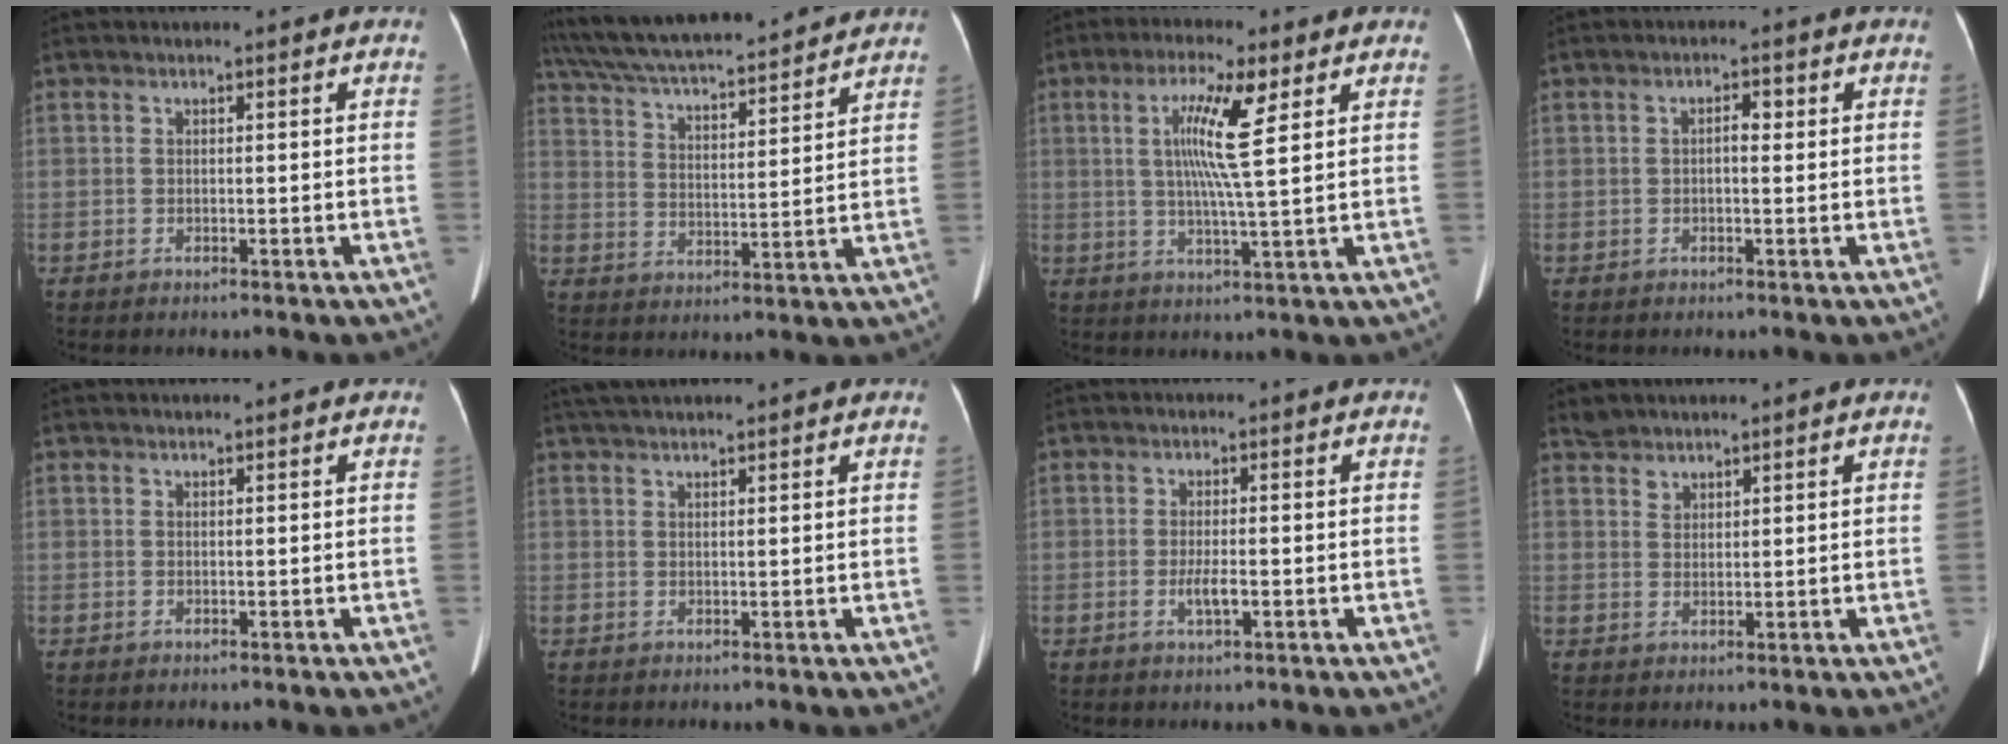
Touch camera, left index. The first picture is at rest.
{"total": 21.4, "force": [19.4, 2.5, 8.8], "torque": [-0.156, 0.020, 0.292]}
{"total": 8.4, "force": [2.2, -0.4, 8.1], "torque": [-0.149, -0.004, 0.042]}
{"total": 1.7, "force": [-0.3, 0.6, 1.6], "torque": [-0.023, -0.001, 0.000]}
{"total": 1.1, "force": [1.0, 0.1, 0.5], "torque": [-0.006, 0.010, 0.015]}
{"total": 7.7, "force": [6.7, 0.5, 3.8], "torque": [-0.060, 0.030, 0.101]}
{"total": 2.2, "force": [-1.0, 0.2, 1.9], "torque": [-0.034, -0.010, -0.012]}
{"total": 2.1, "force": [1.9, 0.9, 0.0], "torque": [0.002, 0.008, 0.041]}